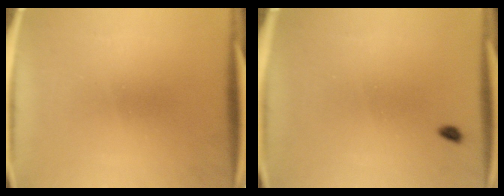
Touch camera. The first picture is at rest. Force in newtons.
{"total": 1.1}